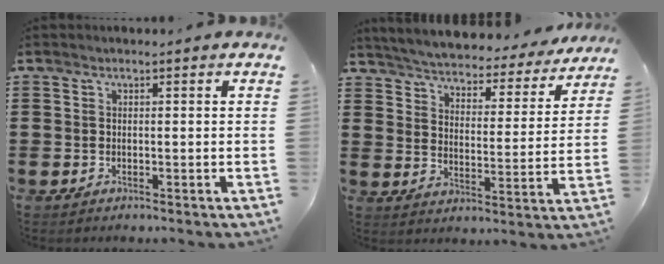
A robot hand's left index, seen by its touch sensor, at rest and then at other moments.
{"total": 4.2, "force": [4.2, 0.0, 0.3], "torque": [-0.031, -0.036, 0.066]}